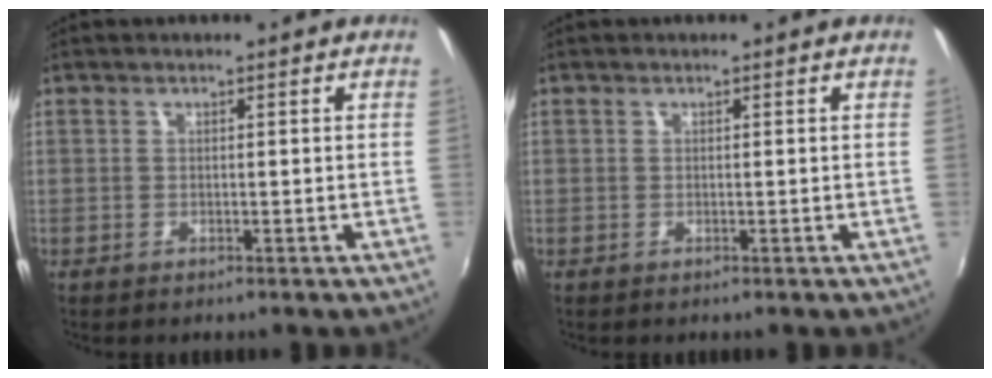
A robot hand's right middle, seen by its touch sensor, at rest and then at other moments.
{"total": 0.0}